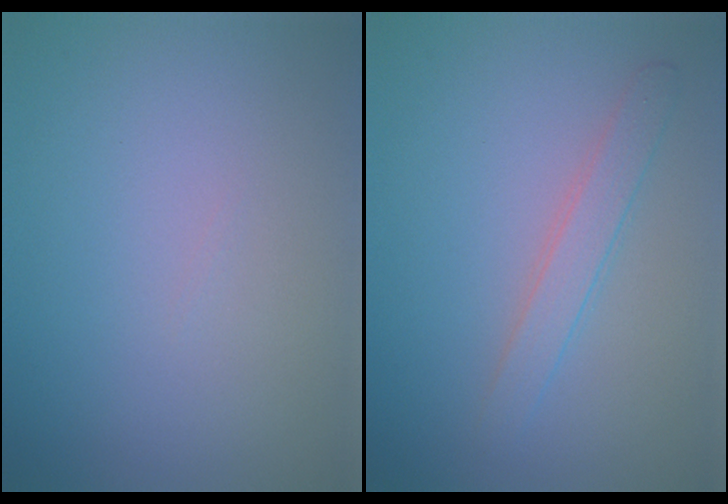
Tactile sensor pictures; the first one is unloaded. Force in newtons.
{"total": 2.1, "press": 2.1, "slide": 0.0}